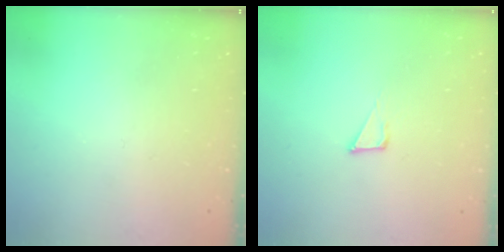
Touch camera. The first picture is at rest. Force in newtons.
{"total": 4.3, "press": 4.3, "slide": 0.1}